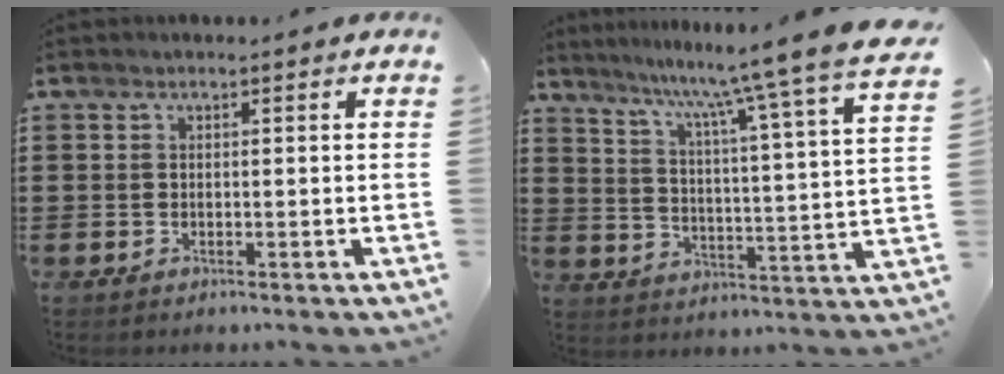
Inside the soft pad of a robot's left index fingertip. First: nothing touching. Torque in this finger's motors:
{"motor_torque": [1.47, -0.67, 0.48, 0.18]}